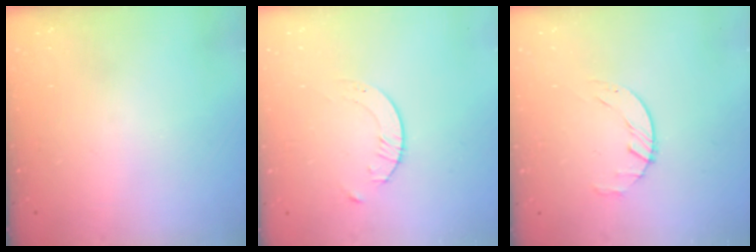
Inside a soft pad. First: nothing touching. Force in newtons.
{"total": 1.7, "press": 1.7, "slide": 0.2}
{"total": 1.6, "press": 1.6, "slide": 0.3}